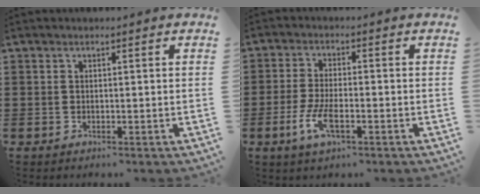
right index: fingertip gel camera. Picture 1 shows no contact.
{"total": 5.6, "force": [-2.2, 1.9, 4.8], "torque": [-0.105, -0.007, -0.043]}